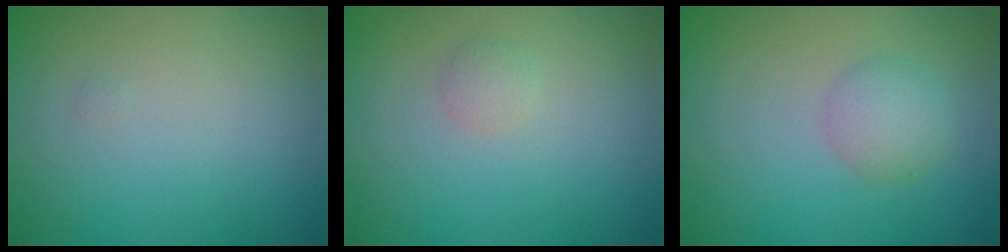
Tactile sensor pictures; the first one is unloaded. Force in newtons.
{"total": 0.9, "press": 0.9, "slide": 0.0}
{"total": 2.3, "press": 2.3, "slide": 0.0}